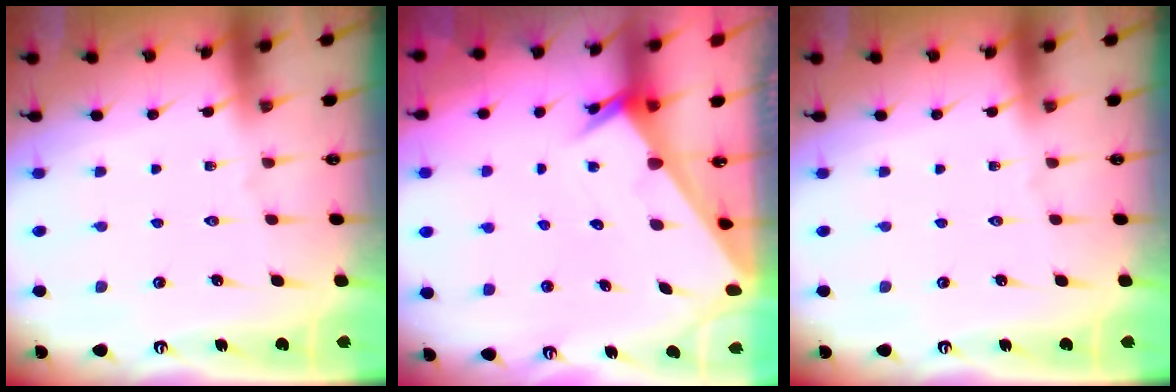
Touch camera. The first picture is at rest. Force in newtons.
{"total": 2.1, "press": 2.1, "slide": 0.1}
{"total": 0.0}